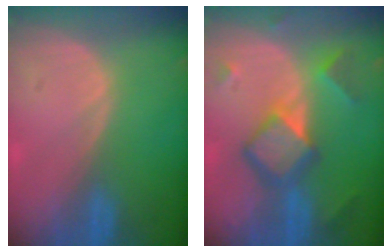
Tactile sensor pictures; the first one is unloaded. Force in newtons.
{"total": 7.7, "press": 7.6, "slide": 0.6}